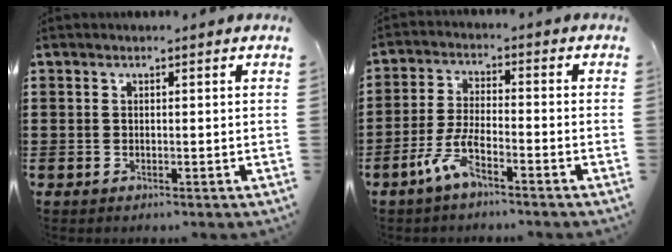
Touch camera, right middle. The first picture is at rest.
{"total": 5.8, "force": [-3.6, 1.6, 4.2], "torque": [-0.105, -0.003, -0.073]}